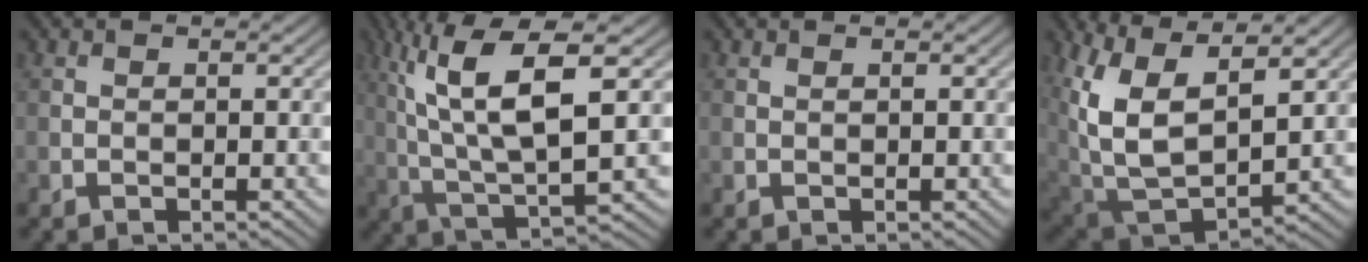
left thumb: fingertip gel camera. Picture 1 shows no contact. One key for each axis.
{"total": 11.4, "fx": 3.2, "fy": 2.8, "fz": 10.6, "tx": -0.208, "ty": 0.014, "tz": 0.065}
{"total": 0.7, "fx": -0.1, "fy": -0.7, "fz": -0.1, "tx": 0.007, "ty": 0.001, "tz": -0.002}
{"total": 12.5, "fx": 4.9, "fy": 6.1, "fz": 9.7, "tx": -0.232, "ty": -0.006, "tz": 0.107}